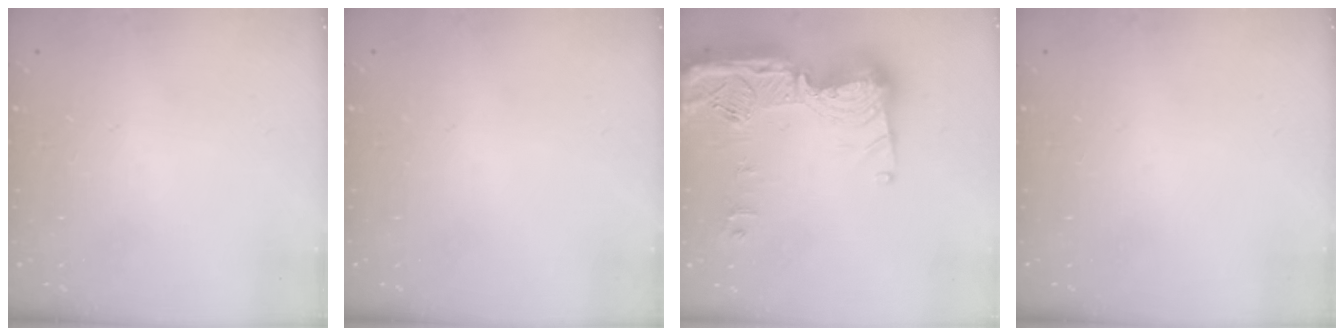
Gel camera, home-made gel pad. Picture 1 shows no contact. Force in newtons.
{"total": 0.0}
{"total": 23.2, "press": 23.1, "slide": 2.1}
{"total": 0.0}